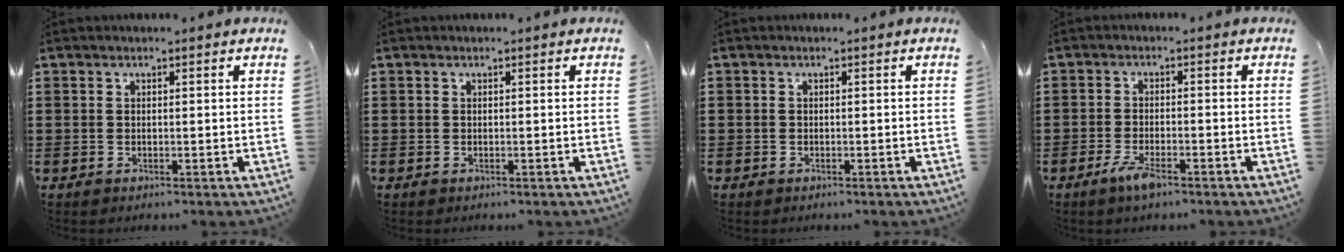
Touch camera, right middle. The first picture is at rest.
{"total": 0.0}
{"total": 0.9, "force": [-0.4, 0.8, 0.0], "torque": [-0.003, 0.003, -0.010]}
{"total": 3.9, "force": [-2.2, 1.1, 3.0], "torque": [-0.069, -0.004, -0.044]}